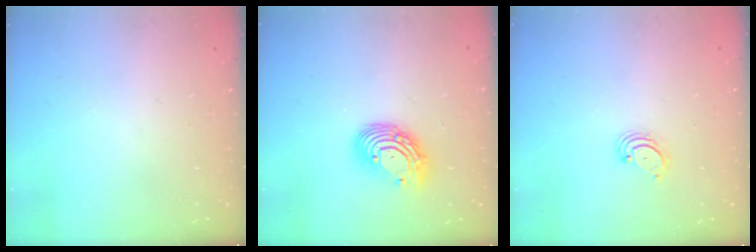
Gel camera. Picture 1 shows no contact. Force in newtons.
{"total": 10.8, "press": 10.8, "slide": 1.0}
{"total": 2.7, "press": 2.7, "slide": 0.3}